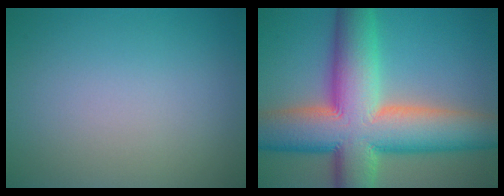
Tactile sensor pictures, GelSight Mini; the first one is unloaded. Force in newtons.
{"total": 15.2, "press": 15.2, "slide": 0.8}